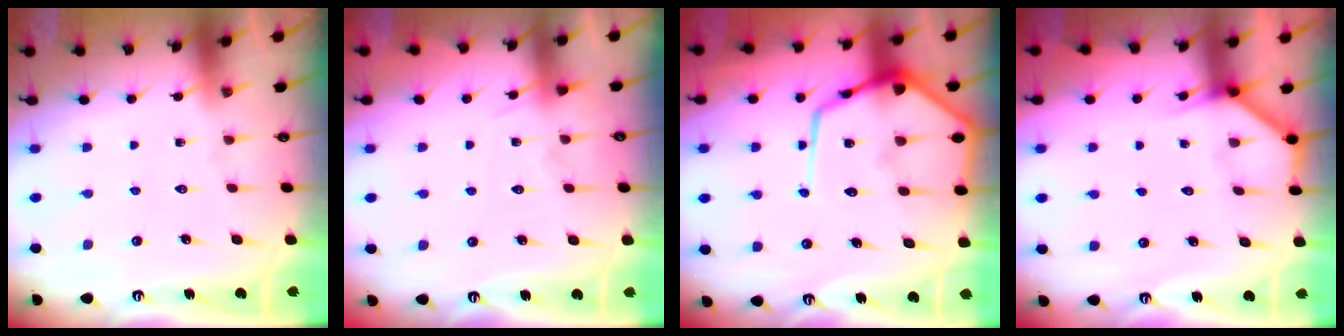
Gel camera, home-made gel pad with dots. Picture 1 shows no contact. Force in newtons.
{"total": 4.8, "press": 4.8, "slide": 0.5}
{"total": 15.2, "press": 15.1, "slide": 1.6}
{"total": 3.3, "press": 3.3, "slide": 0.2}